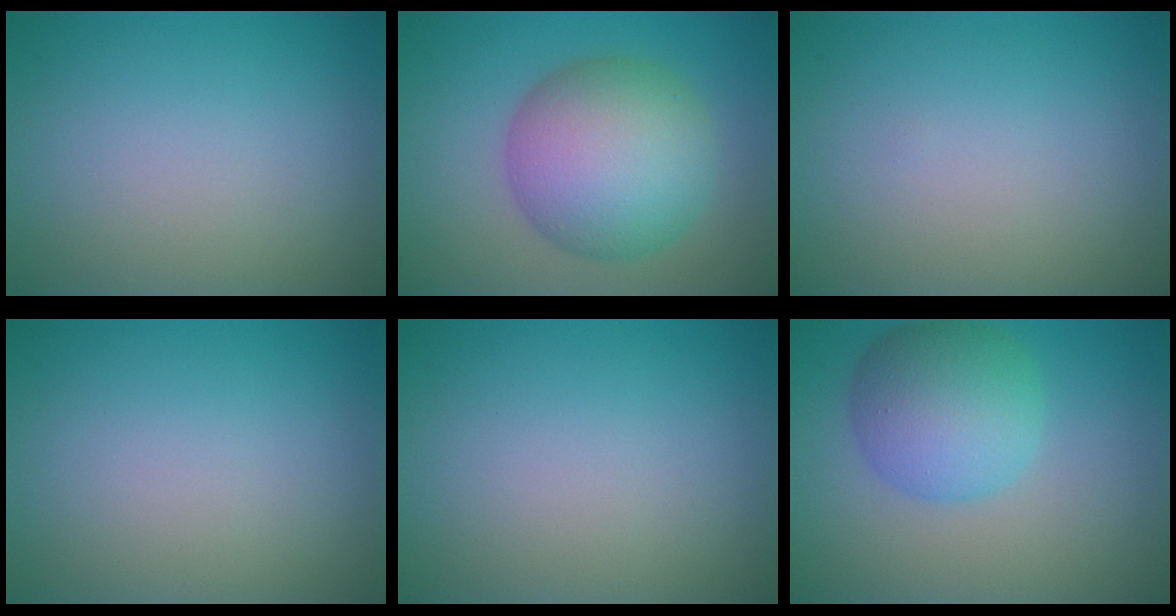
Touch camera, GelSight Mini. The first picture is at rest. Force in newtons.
{"total": 9.7, "press": 9.7, "slide": 0.1}
{"total": 0.0}
{"total": 0.0}
{"total": 0.0}
{"total": 6.4, "press": 6.3, "slide": 0.1}